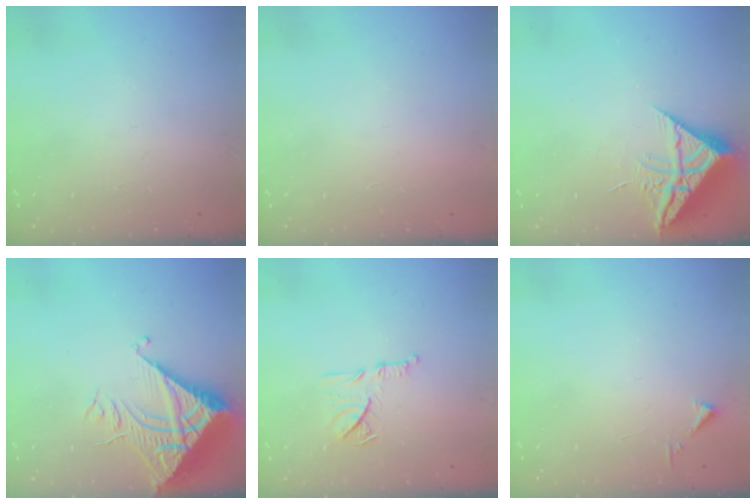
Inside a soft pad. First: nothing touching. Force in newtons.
{"total": 1.5, "press": 1.5, "slide": 0.1}
{"total": 9.7, "press": 9.6, "slide": 0.8}
{"total": 11.2, "press": 11.2, "slide": 0.9}
{"total": 11.8, "press": 11.8, "slide": 0.7}
{"total": 3.1, "press": 3.1, "slide": 0.4}